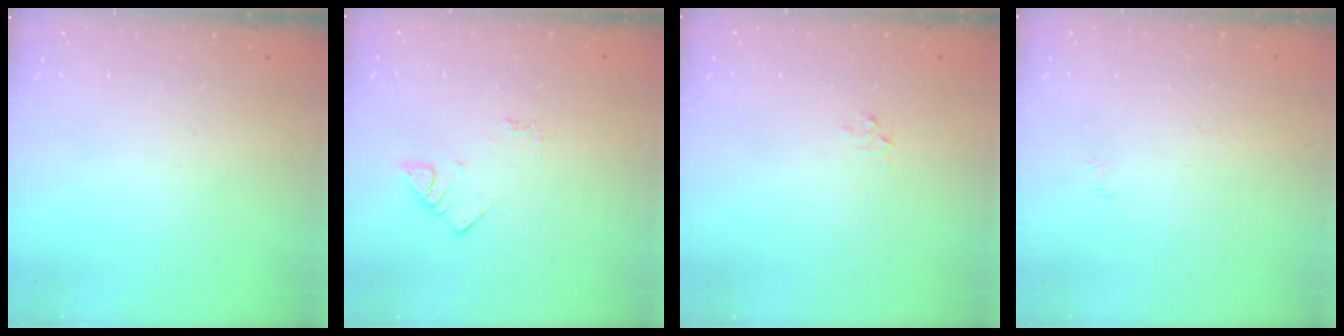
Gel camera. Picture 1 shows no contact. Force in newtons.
{"total": 2.9, "press": 2.9, "slide": 0.3}
{"total": 2.3, "press": 2.3, "slide": 0.2}
{"total": 1.7, "press": 1.6, "slide": 0.4}